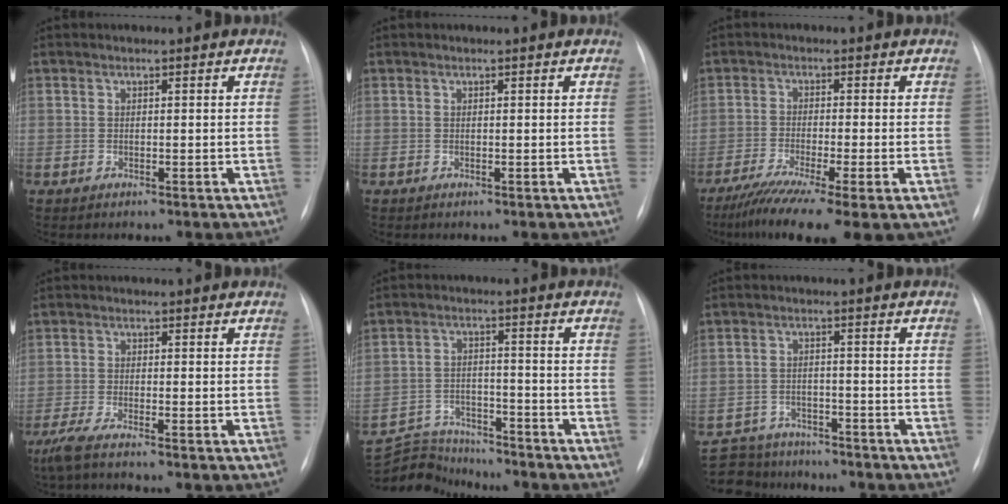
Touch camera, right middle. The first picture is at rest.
{"total": 0.0}
{"total": 13.4, "force": [-9.0, 1.4, 9.8], "torque": [-0.151, -0.032, -0.144]}
{"total": 3.5, "force": [-2.8, -0.4, 2.0], "torque": [-0.045, -0.008, -0.058]}
{"total": 8.6, "force": [-8.4, 1.8, -0.2], "torque": [0.000, 0.017, -0.146]}
{"total": 9.4, "force": [-8.7, 3.6, 1.2], "torque": [-0.025, 0.011, -0.133]}